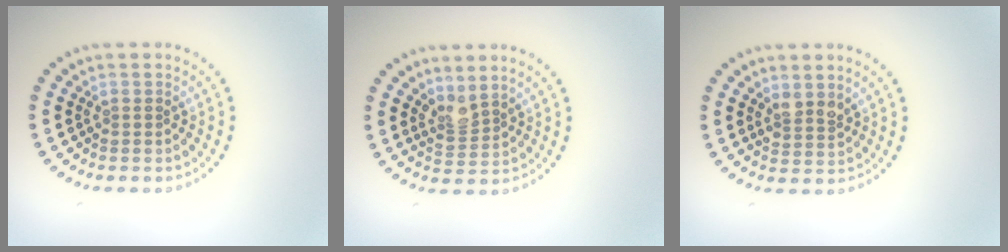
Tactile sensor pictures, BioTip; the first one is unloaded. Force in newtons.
{"total": 2.0, "press": 1.5, "slide": 1.3}
{"total": 1.7, "press": 1.5, "slide": 0.9}